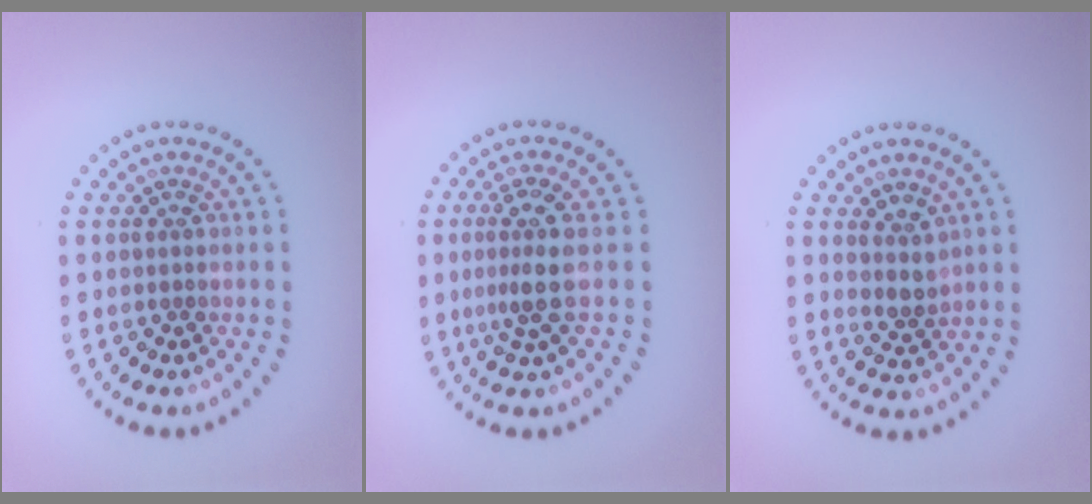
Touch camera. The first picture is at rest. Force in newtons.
{"total": 3.0, "press": 2.2, "slide": 2.0}
{"total": 2.0, "press": 1.6, "slide": 1.2}